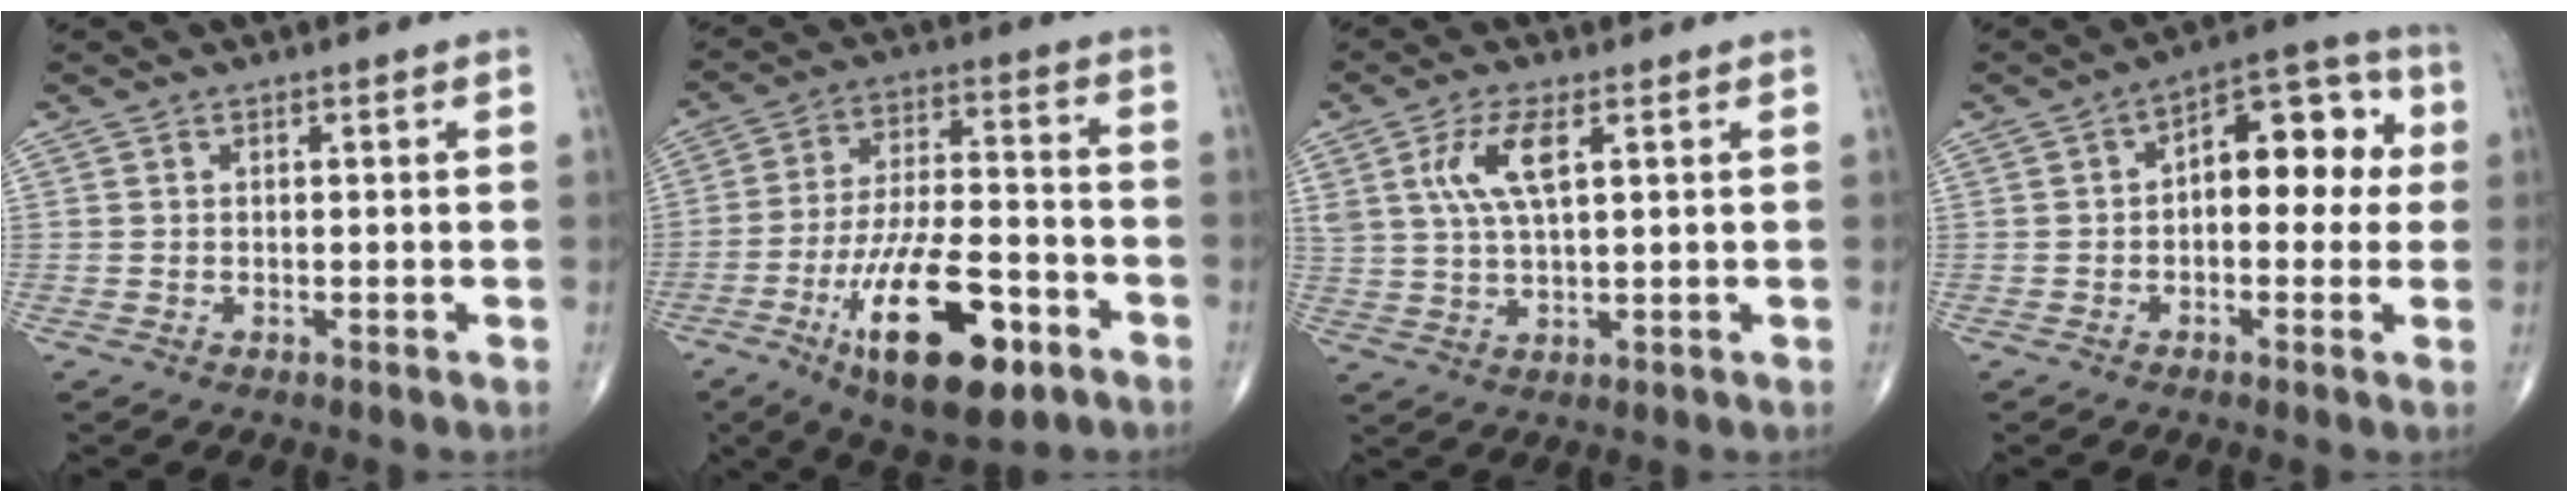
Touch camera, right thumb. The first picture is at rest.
{"total": 19.7, "force": [-9.3, 7.5, 15.7], "torque": [-0.266, 0.041, -0.146]}
{"total": 7.4, "force": [2.7, 2.7, 6.4], "torque": [-0.137, -0.004, 0.058]}
{"total": 12.6, "force": [1.1, 6.9, 10.5], "torque": [-0.100, 0.036, 0.002]}